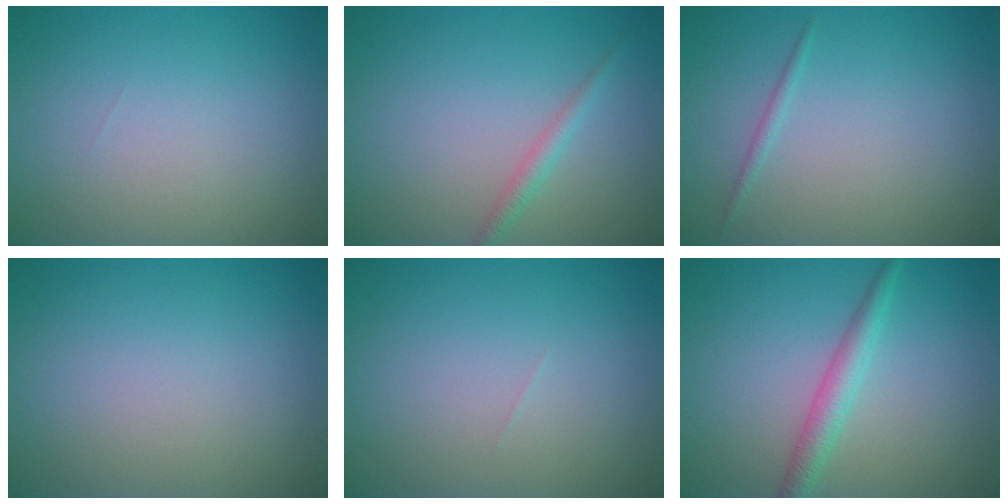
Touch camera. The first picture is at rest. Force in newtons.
{"total": 1.4, "press": 1.4, "slide": 0.0}
{"total": 0.7, "press": 0.7, "slide": 0.1}
{"total": 0.0}
{"total": 0.0}
{"total": 2.5, "press": 2.5, "slide": 0.1}